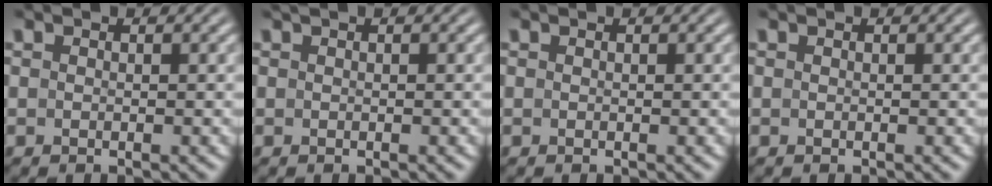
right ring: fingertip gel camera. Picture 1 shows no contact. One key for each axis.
{"total": 0.5, "fx": 0.4, "fy": -0.3, "fz": 0.2, "tx": -0.003, "ty": 0.004, "tz": 0.006}
{"total": 0.0}
{"total": 0.0}